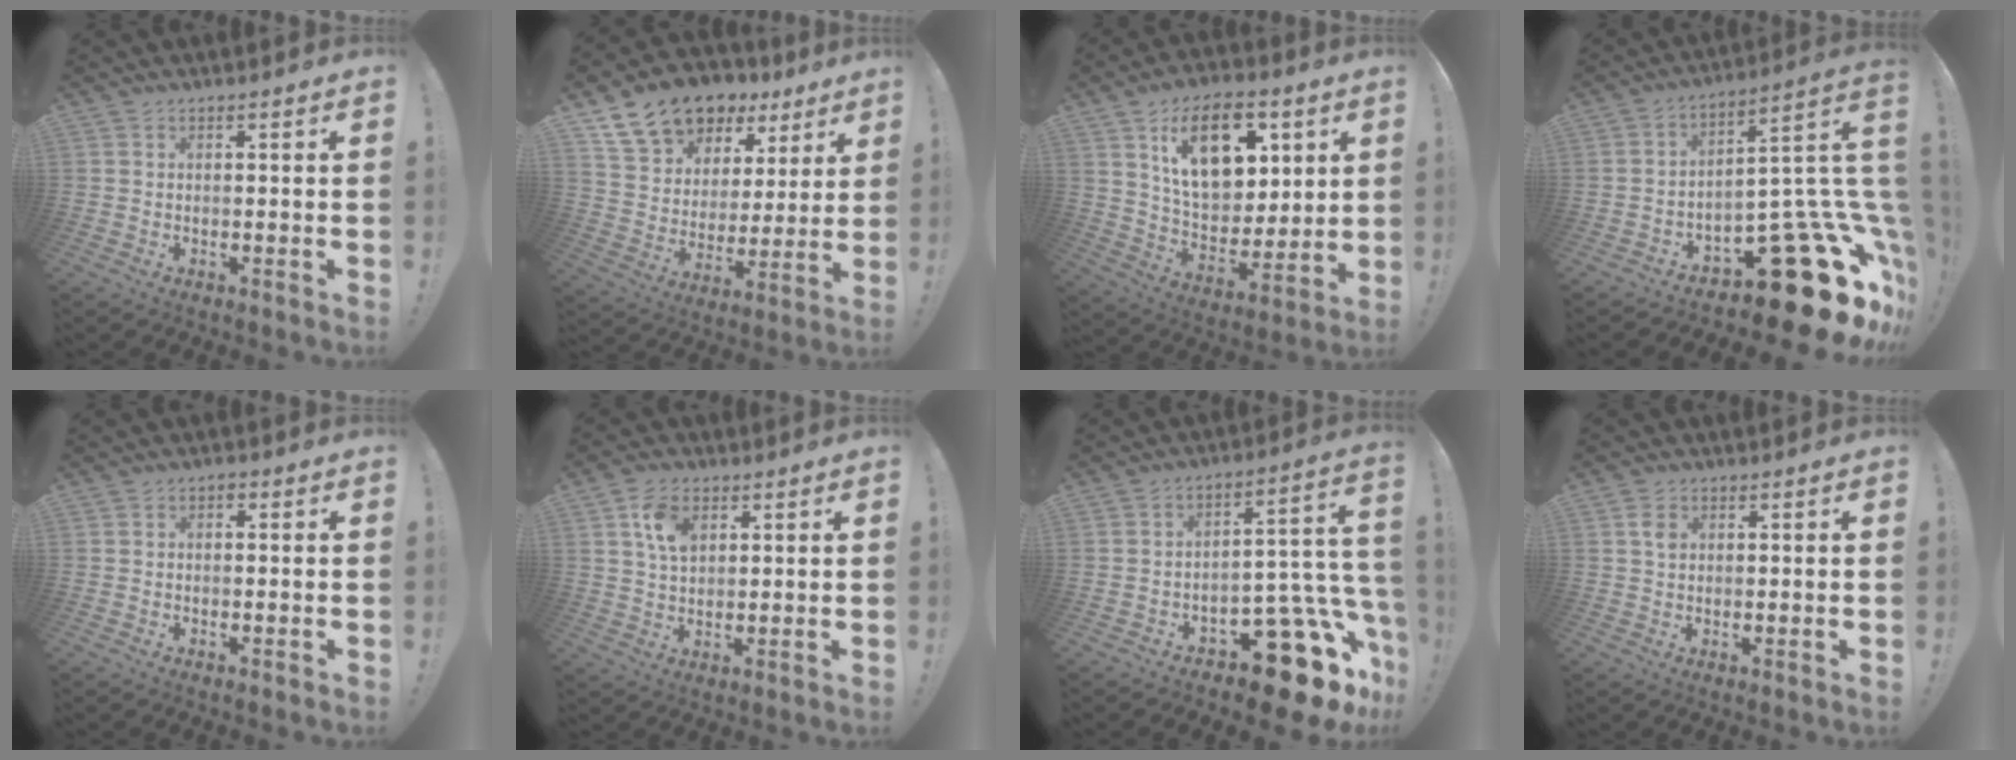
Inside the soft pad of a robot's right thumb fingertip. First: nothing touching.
{"total": 15.8, "force": [11.2, 9.5, 5.8], "torque": [-0.103, -0.069, 0.213]}
{"total": 20.2, "force": [9.0, 12.2, 13.3], "torque": [-0.209, -0.031, 0.159]}
{"total": 23.6, "force": [-11.9, 9.5, 18.0], "torque": [-0.174, 0.047, -0.180]}
{"total": 1.6, "force": [-0.4, 1.2, 0.9], "torque": [-0.015, 0.007, -0.009]}
{"total": 8.1, "force": [3.3, 5.4, 5.1], "torque": [-0.076, -0.005, 0.062]}
{"total": 18.1, "force": [-9.9, 8.2, 12.7], "torque": [-0.115, 0.046, -0.154]}
{"total": 3.5, "force": [1.0, 2.3, 2.4], "torque": [-0.039, 0.003, 0.018]}